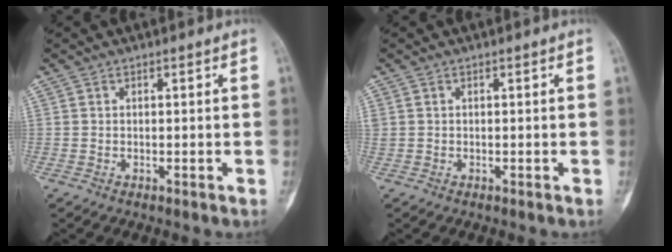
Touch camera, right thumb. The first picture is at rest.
{"total": 0.9, "force": [0.3, 0.8, 0.4], "torque": [-0.008, 0.008, 0.007]}